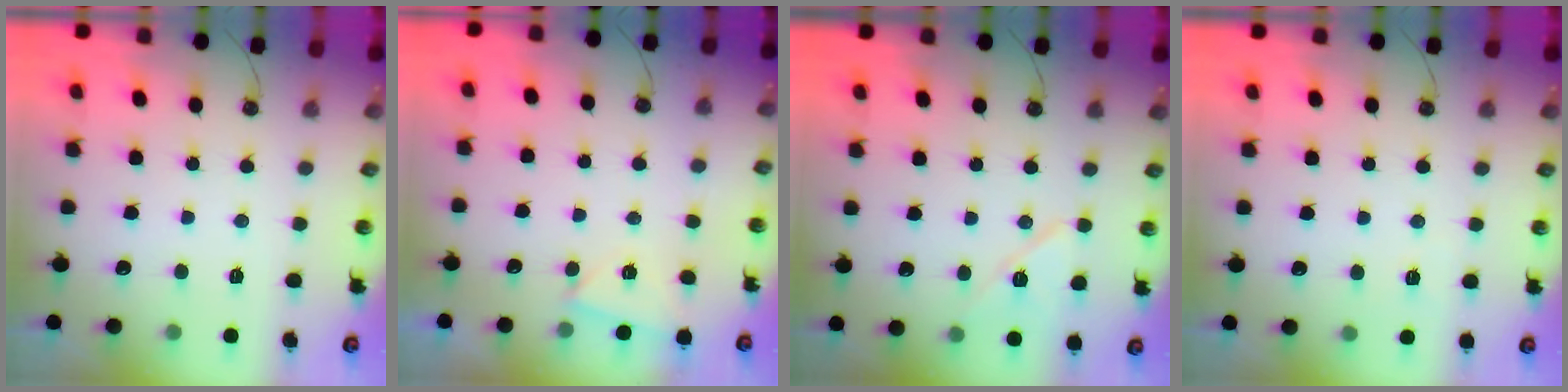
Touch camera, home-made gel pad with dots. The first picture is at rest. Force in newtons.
{"total": 3.1, "press": 2.4, "slide": 1.9}
{"total": 9.2, "press": 9.2, "slide": 0.9}
{"total": 2.6, "press": 2.6, "slide": 0.4}